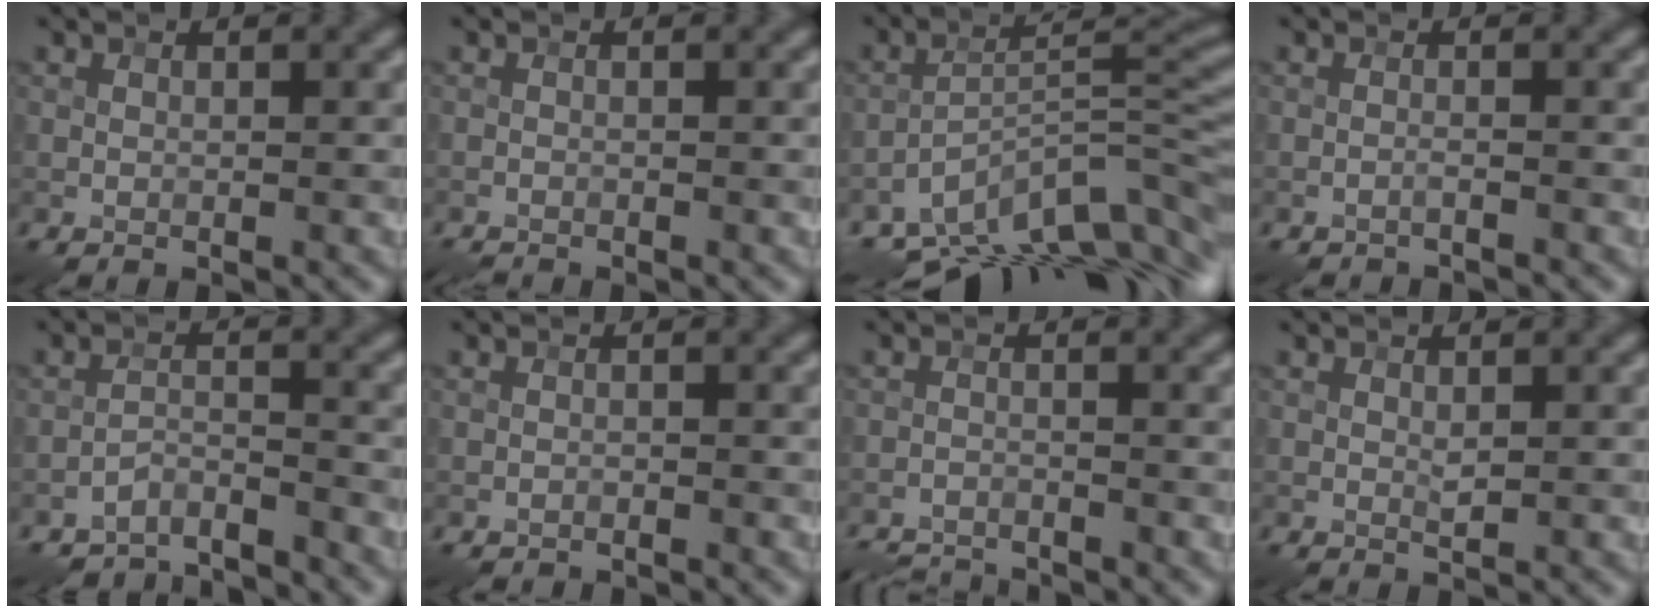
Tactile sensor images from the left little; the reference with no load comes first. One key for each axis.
{"total": 1.7, "fx": -1.7, "fy": 0.0, "fz": 0.3, "tx": -0.010, "ty": -0.005, "tz": -0.033}
{"total": 13.3, "fx": -9.8, "fy": 4.2, "fz": 8.1, "tx": -0.140, "ty": 0.007, "tz": -0.155}
{"total": 1.6, "fx": -1.6, "fy": 0.1, "fz": 0.4, "tx": 0.001, "ty": -0.005, "tz": -0.032}
{"total": 5.1, "fx": -4.8, "fy": 1.1, "fz": 1.0, "tx": -0.016, "ty": -0.006, "tz": -0.090}
{"total": 1.3, "fx": -1.3, "fy": 0.1, "fz": 0.0, "tx": 0.005, "ty": -0.004, "tz": -0.024}
{"total": 5.5, "fx": -5.4, "fy": 0.7, "fz": 0.9, "tx": -0.022, "ty": -0.018, "tz": -0.088}
{"total": 0.6, "fx": 0.1, "fy": 0.2, "fz": 0.5, "tx": -0.009, "ty": -0.002, "tz": 0.002}